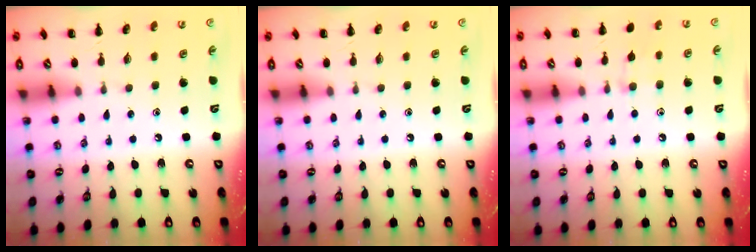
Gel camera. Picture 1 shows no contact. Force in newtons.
{"total": 0.0}
{"total": 7.5, "press": 7.2, "slide": 2.3}